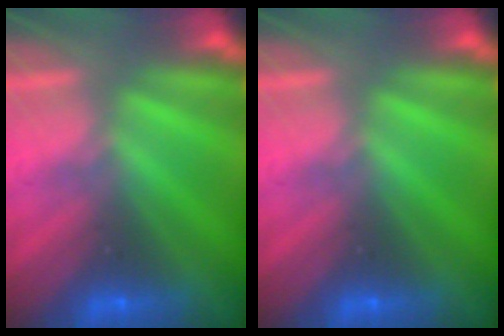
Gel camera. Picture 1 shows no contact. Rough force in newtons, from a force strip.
{"total": 0.0}